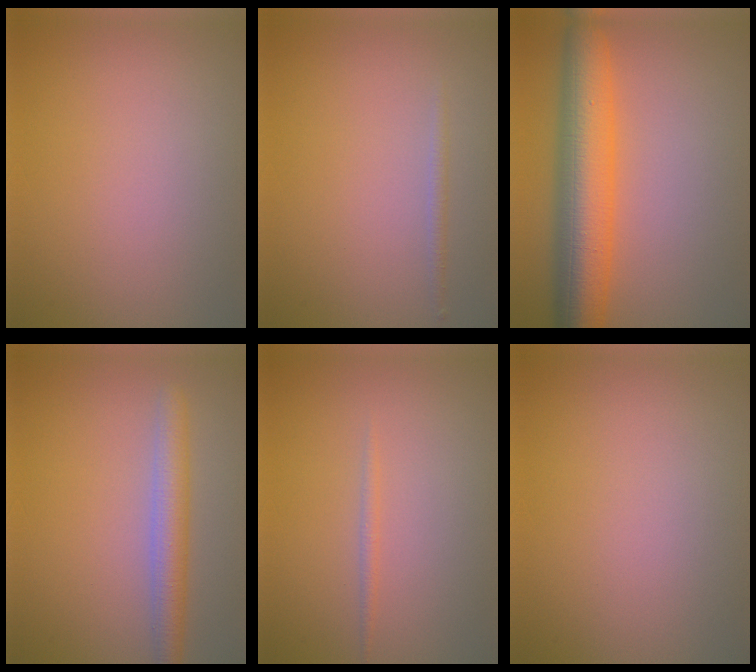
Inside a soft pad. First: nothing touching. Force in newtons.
{"total": 0.8, "press": 0.8, "slide": 0.0}
{"total": 8.7, "press": 8.7, "slide": 0.3}
{"total": 3.4, "press": 3.4, "slide": 0.1}
{"total": 0.7, "press": 0.7, "slide": 0.1}
{"total": 0.0}